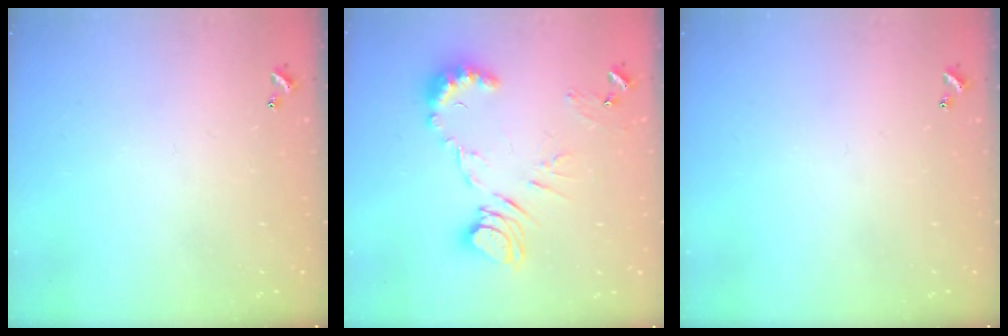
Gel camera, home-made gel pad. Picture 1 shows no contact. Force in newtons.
{"total": 10.4, "press": 10.4, "slide": 0.5}
{"total": 0.0}